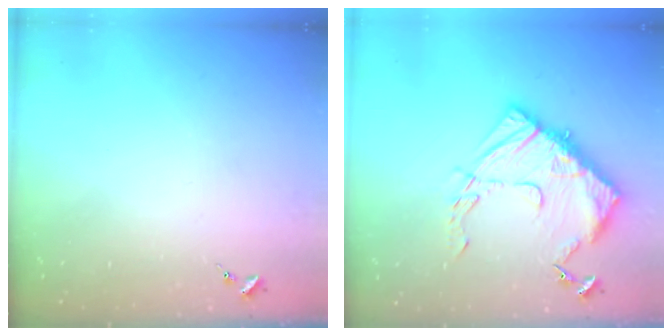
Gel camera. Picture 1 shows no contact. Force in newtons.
{"total": 15.2, "press": 15.1, "slide": 1.4}